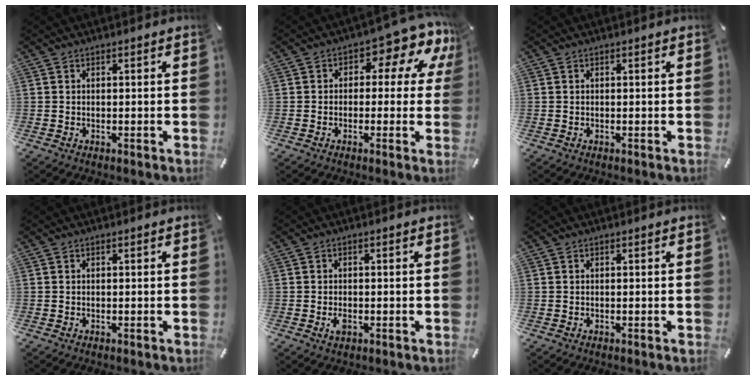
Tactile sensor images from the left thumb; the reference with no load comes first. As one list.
[{"total": 9.4, "force": [3.7, 4.9, 7.1], "torque": [-0.085, -0.031, 0.060]}, {"total": 0.0}, {"total": 0.0}, {"total": 2.0, "force": [-0.7, 1.1, 1.5], "torque": [-0.033, -0.002, -0.014]}, {"total": 0.0}]